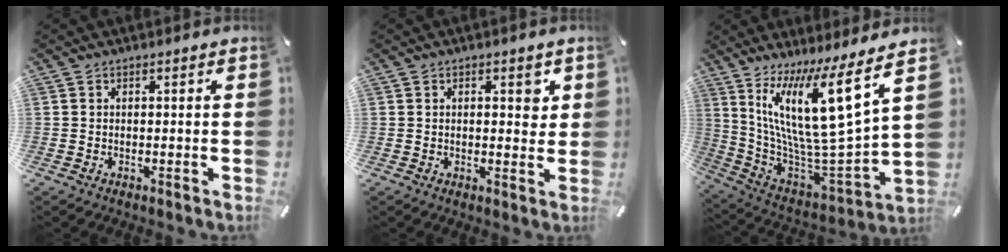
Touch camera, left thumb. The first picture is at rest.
{"total": 3.4, "force": [1.0, 1.9, 2.7], "torque": [-0.017, -0.008, 0.007]}
{"total": 20.9, "force": [10.9, 4.7, 17.2], "torque": [-0.330, -0.096, 0.174]}